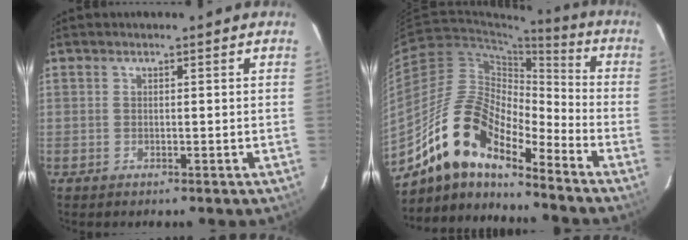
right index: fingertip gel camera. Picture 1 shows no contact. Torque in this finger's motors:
{"motor_torque": [0.88, -0.99, 0.94, 0.21]}